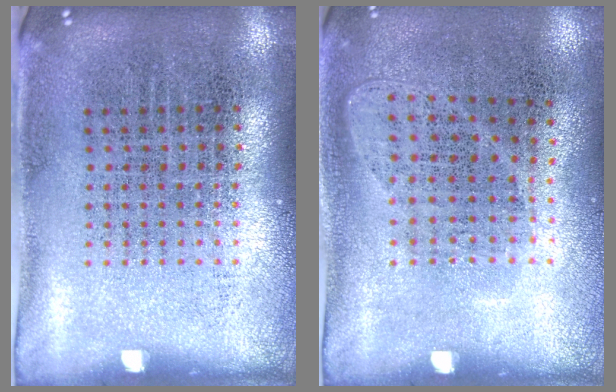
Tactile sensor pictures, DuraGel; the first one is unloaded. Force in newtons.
{"total": 1.0, "press": 0.8, "slide": 0.5}